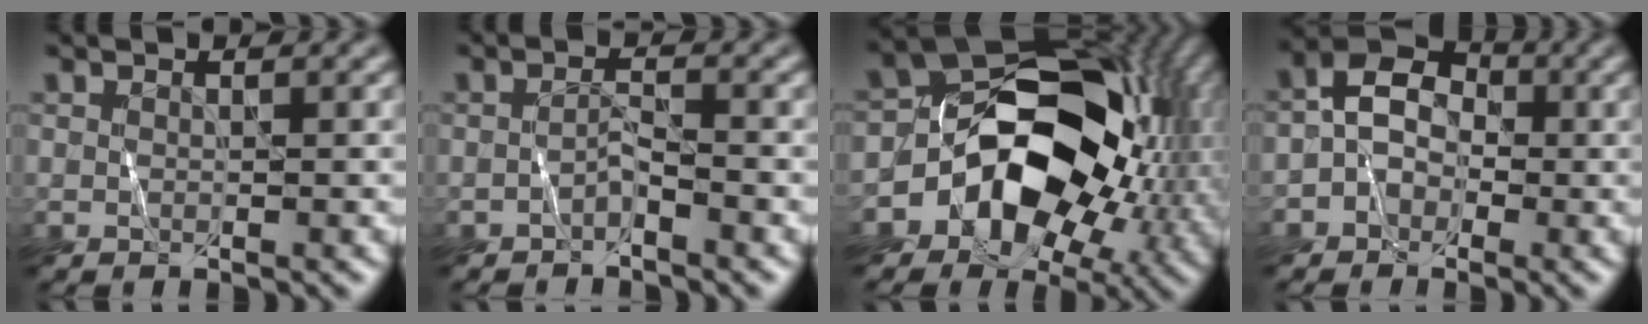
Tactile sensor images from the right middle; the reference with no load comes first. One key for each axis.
{"total": 1.0, "fx": -0.8, "fy": 0.0, "fz": 0.6, "tx": -0.011, "ty": 0.009, "tz": -0.015}
{"total": 13.3, "fx": -2.6, "fy": 9.6, "fz": 8.7, "tx": -0.105, "ty": 0.008, "tz": -0.057}
{"total": 3.3, "fx": -1.1, "fy": 2.7, "fz": 1.6, "tx": -0.014, "ty": 0.017, "tz": -0.029}